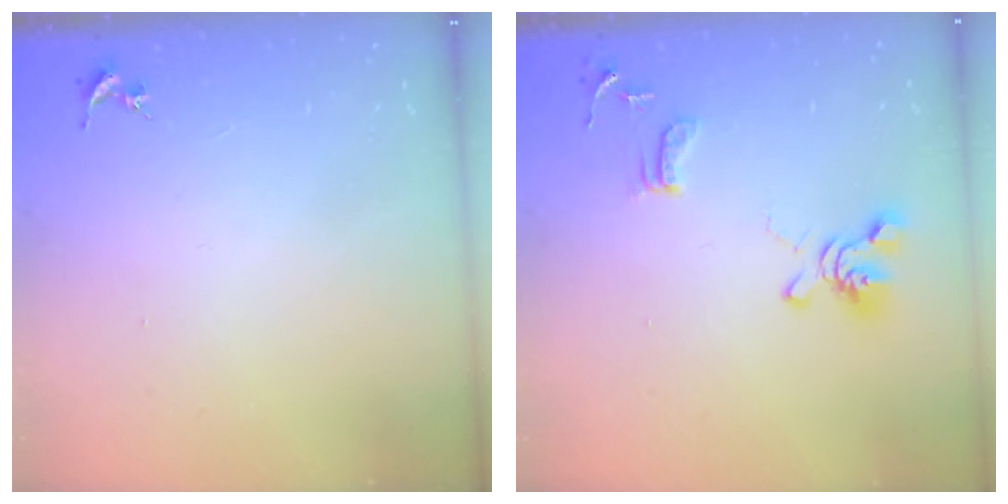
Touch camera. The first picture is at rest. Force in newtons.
{"total": 13.0, "press": 12.9, "slide": 1.6}